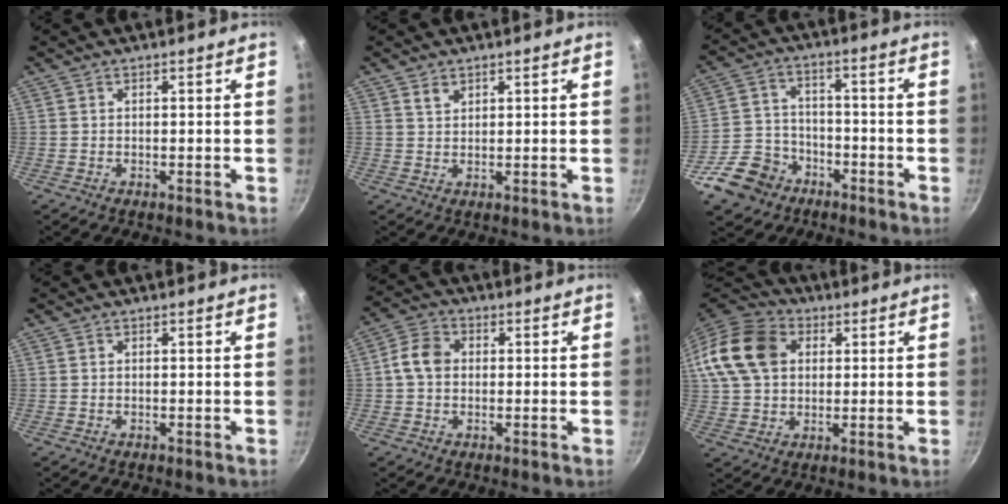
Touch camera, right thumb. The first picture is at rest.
{"total": 2.1, "force": [1.2, 1.3, 1.0], "torque": [-0.015, -0.002, 0.022]}
{"total": 10.6, "force": [-6.1, 7.9, 3.6], "torque": [-0.058, 0.043, -0.108]}
{"total": 0.0}
{"total": 6.1, "force": [0.3, 4.9, 3.7], "torque": [-0.053, 0.017, -0.008]}
{"total": 17.2, "force": [4.2, 13.1, 10.4], "torque": [-0.197, 0.021, 0.065]}